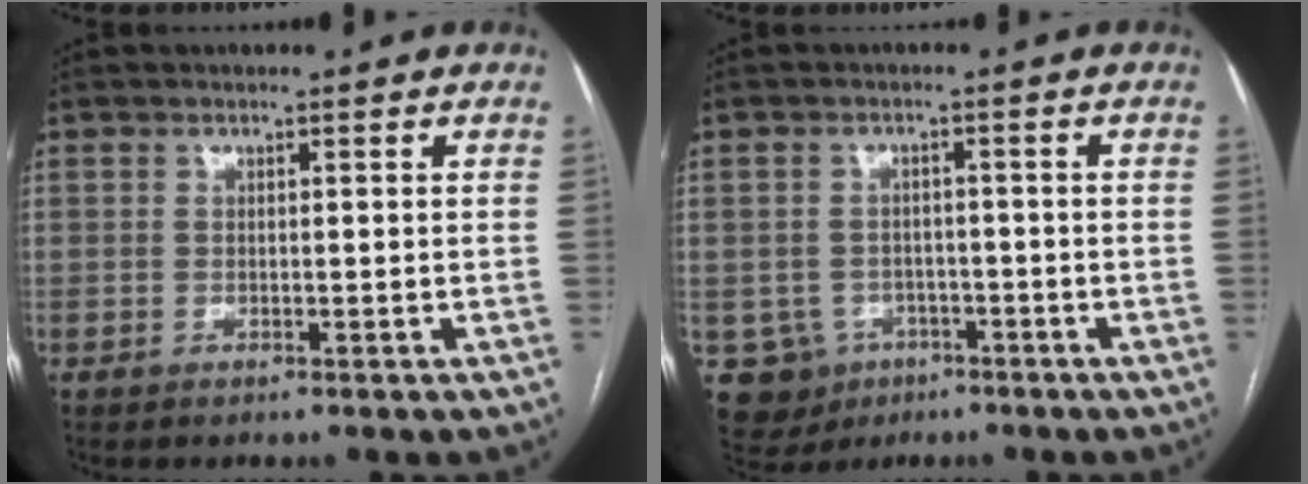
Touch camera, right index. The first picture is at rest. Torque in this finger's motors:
{"motor_torque": [-0.15, 0.05, -0.47, -0.11]}